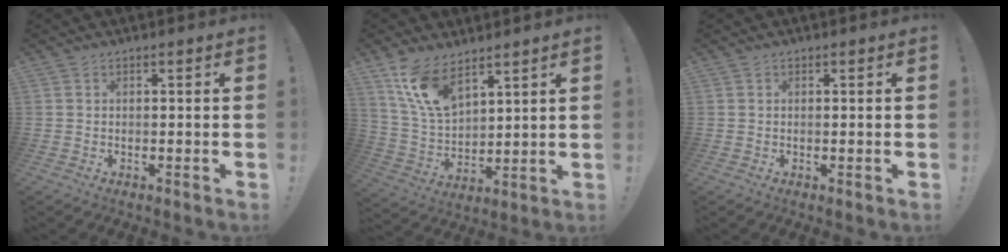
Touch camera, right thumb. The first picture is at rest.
{"total": 13.2, "force": [9.0, 6.6, 7.1], "torque": [-0.148, -0.049, 0.175]}
{"total": 0.0}